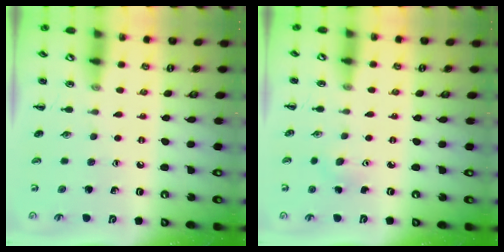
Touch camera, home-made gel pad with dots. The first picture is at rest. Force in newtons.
{"total": 2.8, "press": 2.8, "slide": 0.7}